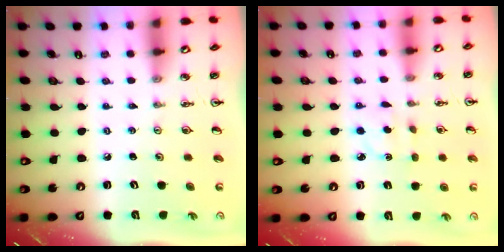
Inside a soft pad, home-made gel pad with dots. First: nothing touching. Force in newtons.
{"total": 2.4, "press": 2.2, "slide": 0.8}